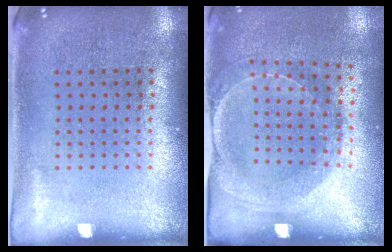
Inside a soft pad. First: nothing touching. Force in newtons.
{"total": 1.5, "press": 1.5, "slide": 0.4}